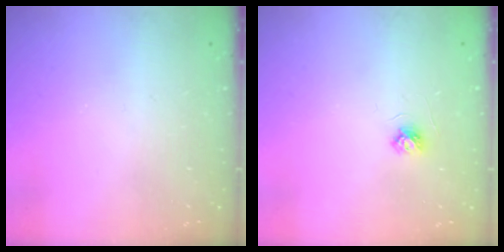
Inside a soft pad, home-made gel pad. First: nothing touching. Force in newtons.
{"total": 3.8, "press": 3.7, "slide": 0.5}